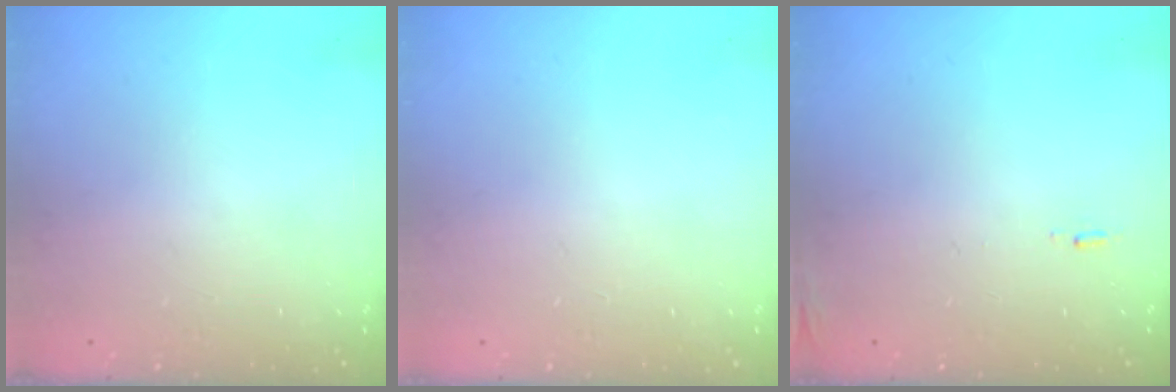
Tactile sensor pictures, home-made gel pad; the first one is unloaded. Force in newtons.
{"total": 0.0}
{"total": 5.6, "press": 5.3, "slide": 1.8}